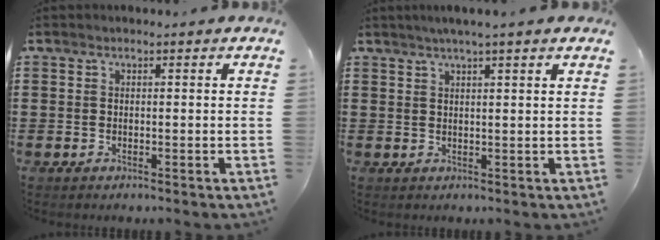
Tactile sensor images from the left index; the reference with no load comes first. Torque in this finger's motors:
{"motor_torque": [1.18, 0.15, 0.54, 0.13]}